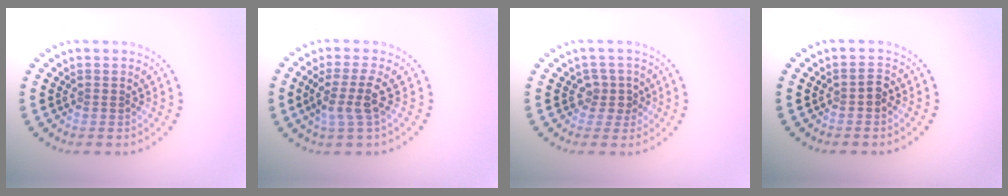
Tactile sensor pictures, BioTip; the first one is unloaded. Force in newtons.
{"total": 2.7, "press": 2.1, "slide": 1.7}
{"total": 1.9, "press": 1.4, "slide": 1.3}
{"total": 1.1, "press": 1.0, "slide": 0.2}